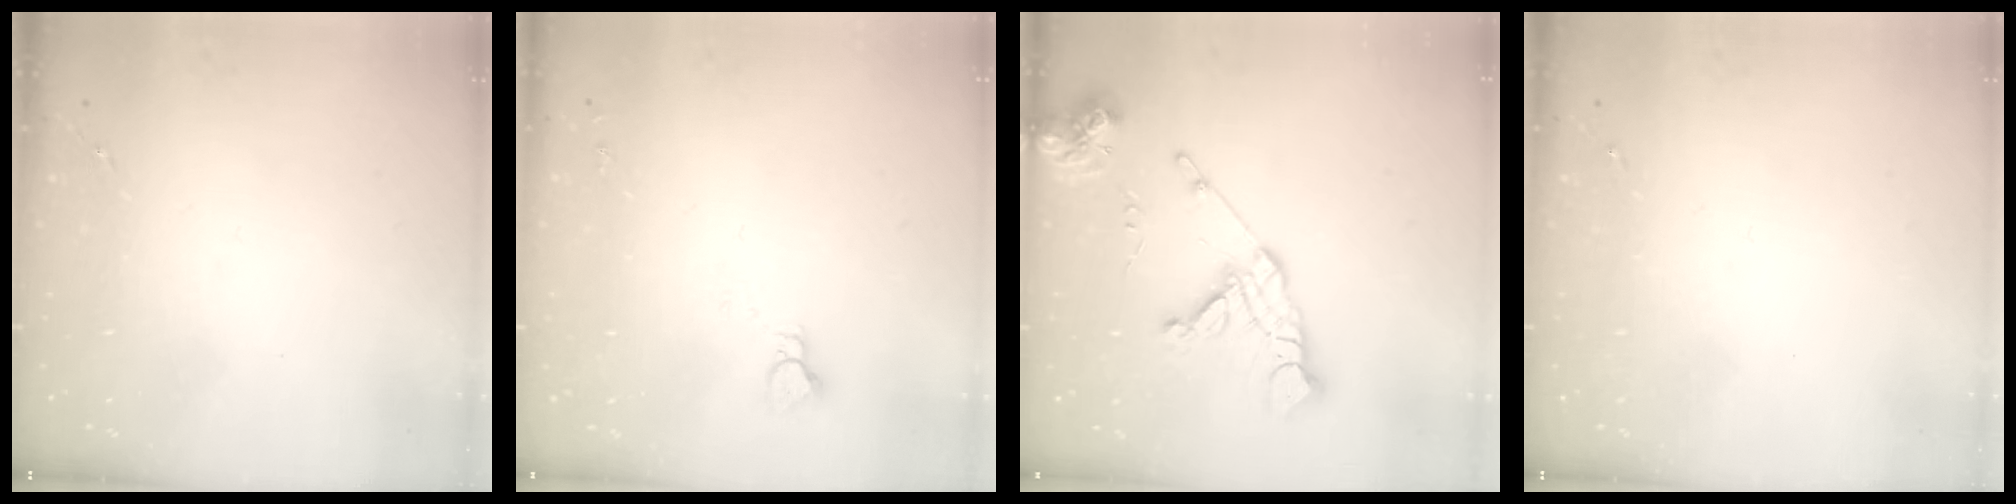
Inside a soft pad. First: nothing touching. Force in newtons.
{"total": 3.9, "press": 3.9, "slide": 0.4}
{"total": 14.4, "press": 14.3, "slide": 1.9}
{"total": 0.0}